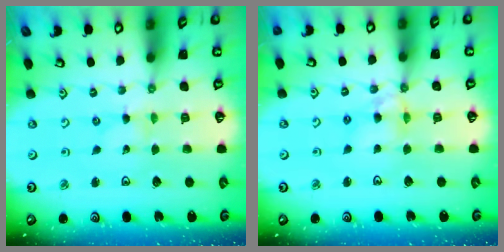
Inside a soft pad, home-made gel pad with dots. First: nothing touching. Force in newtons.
{"total": 7.1, "press": 7.1, "slide": 0.6}